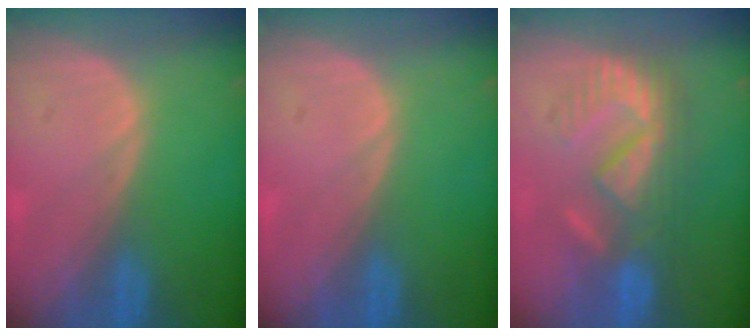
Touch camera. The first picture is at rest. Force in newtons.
{"total": 0.0}
{"total": 8.4, "press": 8.2, "slide": 1.9}